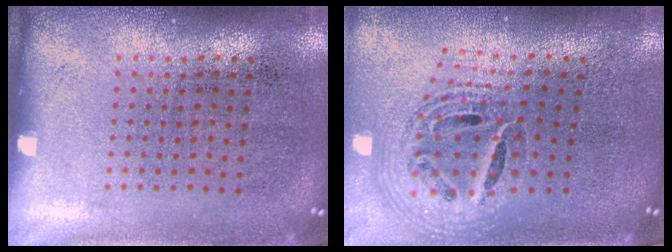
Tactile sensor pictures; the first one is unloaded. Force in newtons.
{"total": 1.8, "press": 1.5, "slide": 1.1}